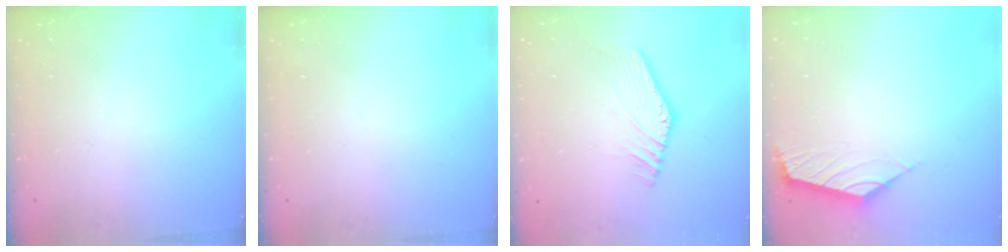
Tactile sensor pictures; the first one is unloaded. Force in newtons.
{"total": 0.0}
{"total": 2.2, "press": 2.2, "slide": 0.4}
{"total": 2.4, "press": 2.3, "slide": 0.6}